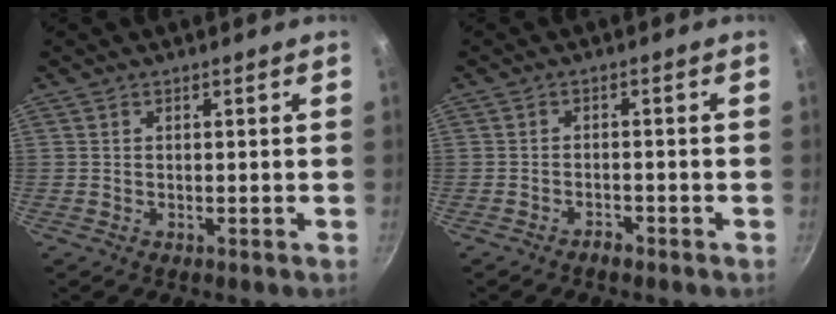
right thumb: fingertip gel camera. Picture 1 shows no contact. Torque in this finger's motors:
{"motor_torque": [-0.18, -0.05, -0.23, 0.24, -0.05]}